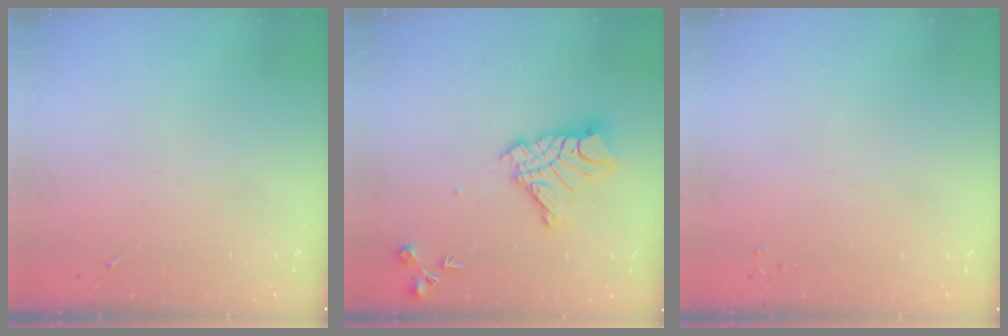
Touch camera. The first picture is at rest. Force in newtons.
{"total": 14.2, "press": 14.2, "slide": 1.3}
{"total": 2.0, "press": 2.0, "slide": 0.3}